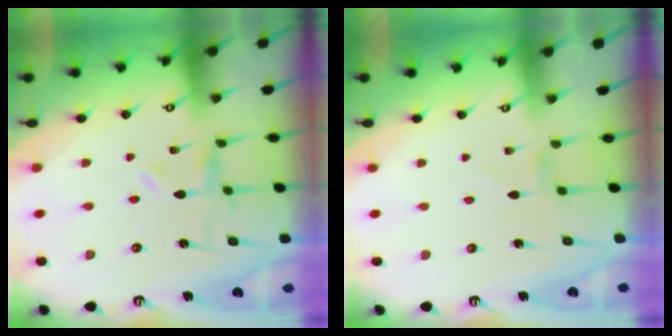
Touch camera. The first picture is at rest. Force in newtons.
{"total": 0.8, "press": 0.8, "slide": 0.3}